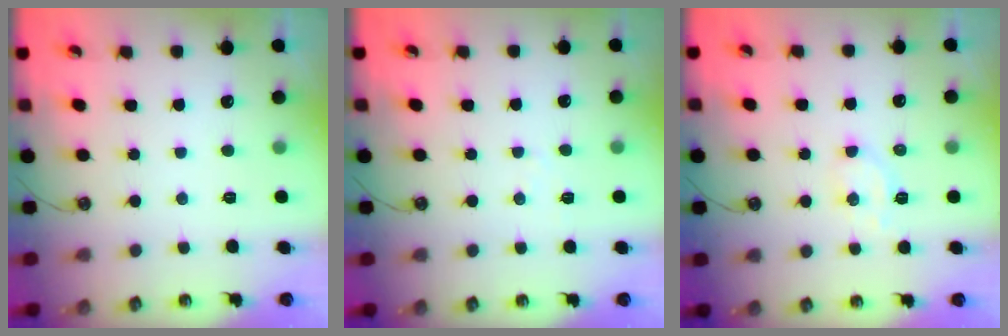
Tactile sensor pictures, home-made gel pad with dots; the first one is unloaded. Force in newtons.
{"total": 3.6, "press": 3.5, "slide": 0.5}
{"total": 5.4, "press": 5.4, "slide": 0.8}